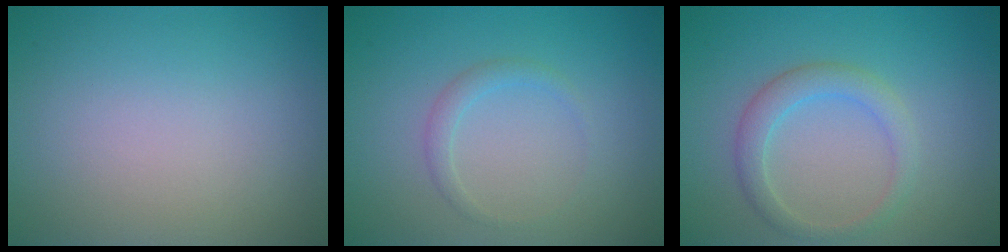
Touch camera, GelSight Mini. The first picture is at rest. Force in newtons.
{"total": 1.2, "press": 1.2, "slide": 0.1}
{"total": 2.6, "press": 2.6, "slide": 0.3}